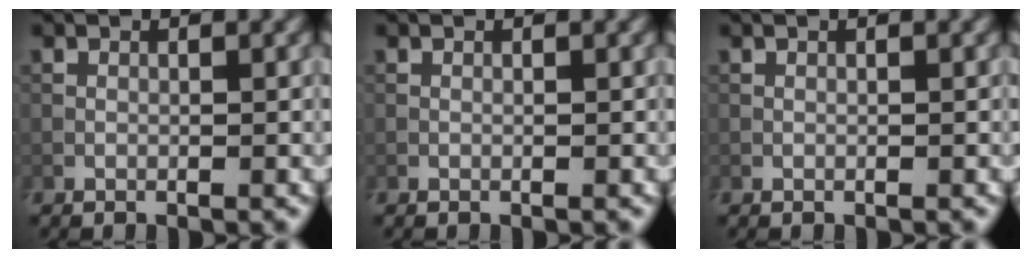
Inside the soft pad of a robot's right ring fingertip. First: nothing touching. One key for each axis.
{"total": 0.0}
{"total": 0.0}